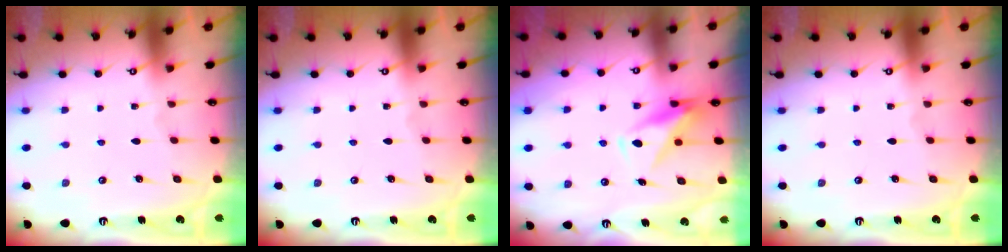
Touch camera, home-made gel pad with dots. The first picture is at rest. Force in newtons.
{"total": 0.0}
{"total": 10.0, "press": 10.0, "slide": 1.0}
{"total": 0.0}